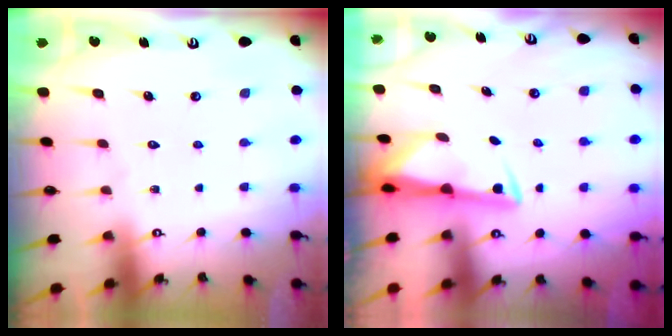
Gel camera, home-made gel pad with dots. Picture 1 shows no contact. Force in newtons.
{"total": 2.9, "press": 2.9, "slide": 0.5}